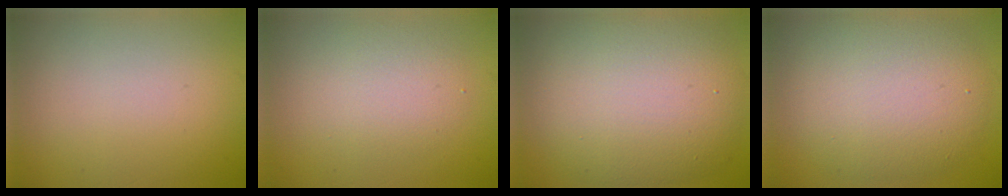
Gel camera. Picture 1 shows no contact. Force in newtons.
{"total": 2.9, "press": 2.9, "slide": 0.0}
{"total": 10.8, "press": 10.7, "slide": 0.6}
{"total": 7.8, "press": 7.8, "slide": 0.5}